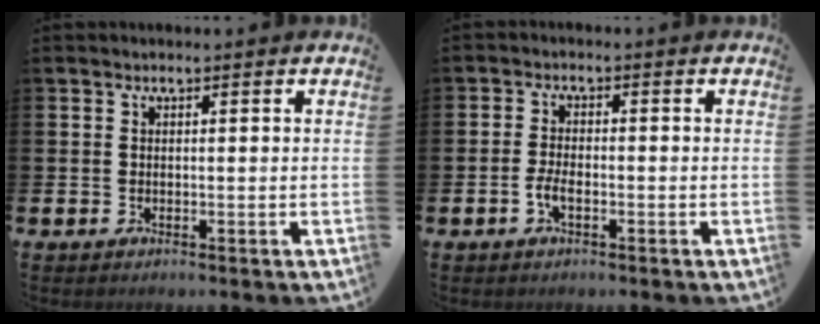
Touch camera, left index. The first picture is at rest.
{"total": 2.5, "force": [-0.9, 1.1, 2.0], "torque": [-0.030, 0.000, -0.019]}